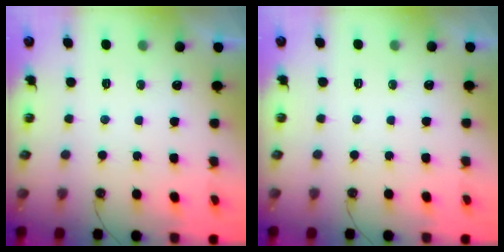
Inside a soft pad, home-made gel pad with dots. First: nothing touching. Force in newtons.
{"total": 0.0}